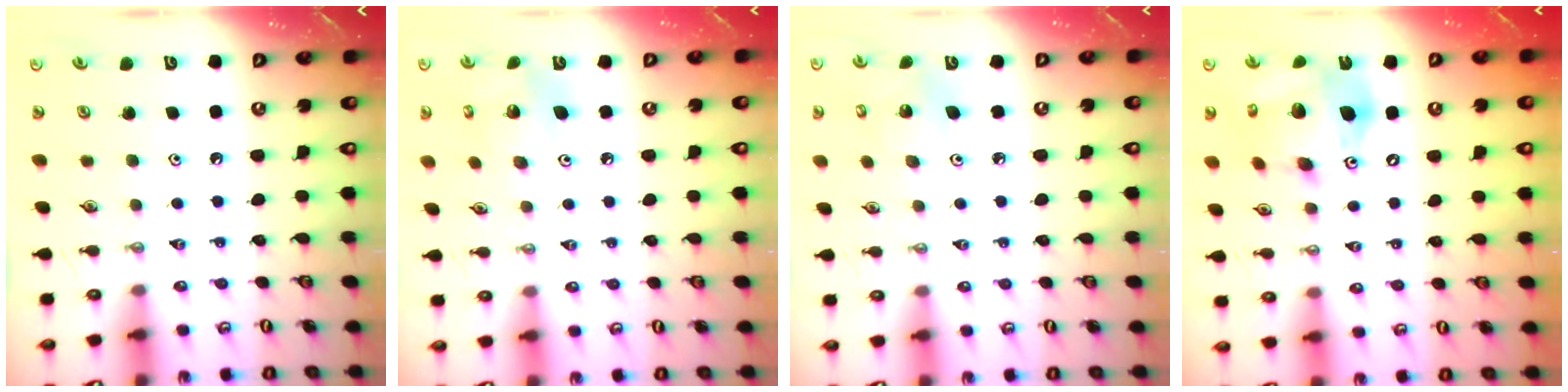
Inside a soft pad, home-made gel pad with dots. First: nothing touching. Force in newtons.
{"total": 6.7, "press": 6.7, "slide": 0.3}
{"total": 3.5, "press": 3.5, "slide": 0.1}
{"total": 16.9, "press": 16.7, "slide": 2.6}